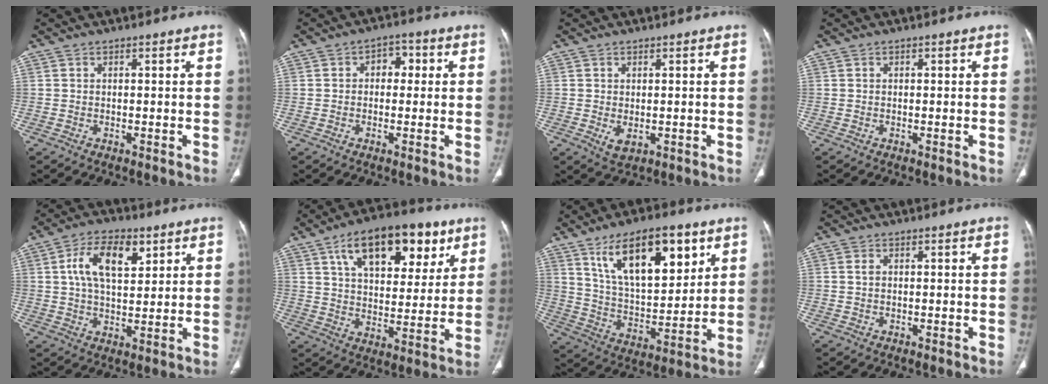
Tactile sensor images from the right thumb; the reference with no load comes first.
{"total": 4.2, "force": [0.5, 3.1, 2.9], "torque": [-0.019, 0.014, 0.001]}
{"total": 2.7, "force": [-0.4, 1.5, 2.1], "torque": [-0.034, -0.005, 0.004]}
{"total": 0.0}
{"total": 11.2, "force": [4.1, 6.0, 8.5], "torque": [-0.135, -0.004, 0.071]}
{"total": 20.7, "force": [10.3, 10.7, 14.4], "torque": [-0.182, -0.016, 0.167]}
{"total": 19.5, "force": [10.0, 8.6, 14.4], "torque": [-0.193, -0.043, 0.180]}
{"total": 2.0, "force": [0.3, 1.4, 1.4], "torque": [-0.029, 0.004, 0.005]}